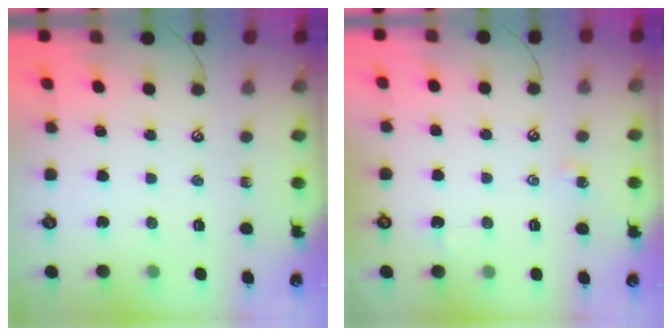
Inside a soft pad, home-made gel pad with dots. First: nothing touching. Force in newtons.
{"total": 1.6, "press": 1.6, "slide": 0.4}